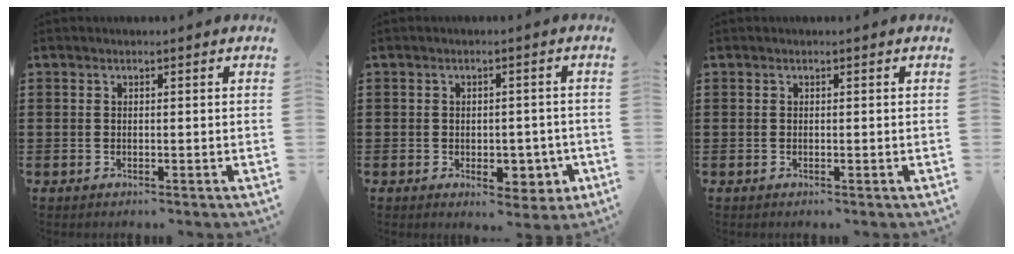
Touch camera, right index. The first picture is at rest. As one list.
[{"total": 4.2, "force": [-1.4, 3.0, 2.7], "torque": [-0.029, 0.003, -0.026]}, {"total": 0.0}]